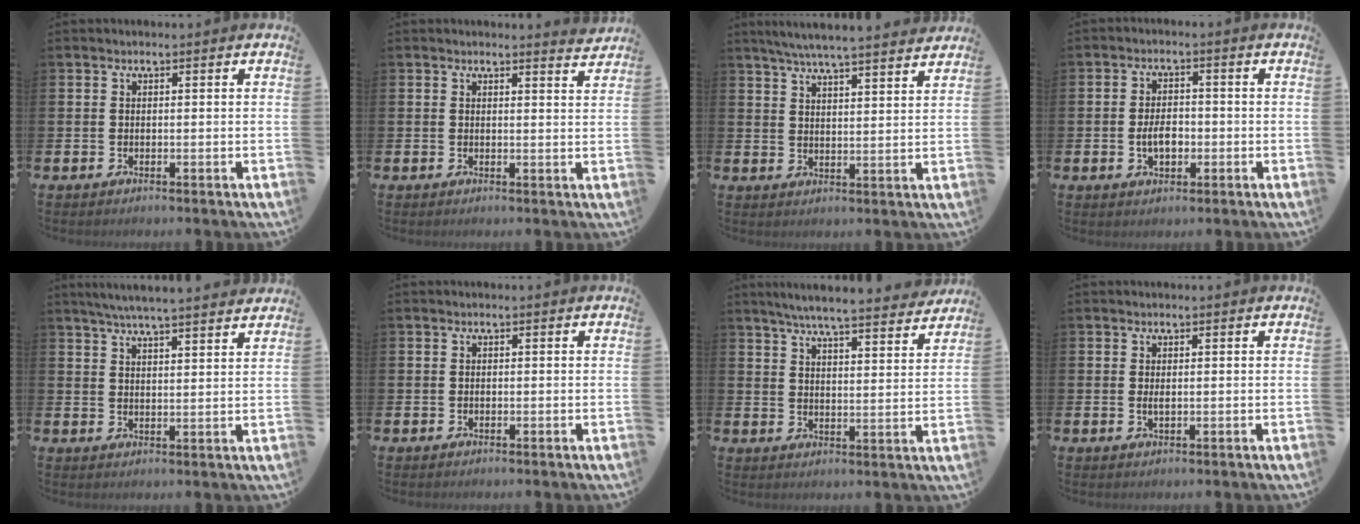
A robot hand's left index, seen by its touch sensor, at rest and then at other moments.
{"total": 2.1, "force": [2.1, -0.1, 0.0], "torque": [0.019, -0.021, 0.033]}
{"total": 5.9, "force": [5.6, -0.3, 1.7], "torque": [-0.048, -0.031, 0.099]}
{"total": 3.8, "force": [-0.8, 2.3, 2.9], "torque": [-0.037, -0.003, -0.020]}
{"total": 5.4, "force": [5.2, -0.3, 1.4], "torque": [-0.040, -0.023, 0.092]}
{"total": 0.0}
{"total": 6.4, "force": [6.1, 0.0, 1.9], "torque": [-0.046, -0.043, 0.103]}
{"total": 0.9, "force": [0.2, 0.3, 0.9], "torque": [-0.015, 0.002, 0.001]}